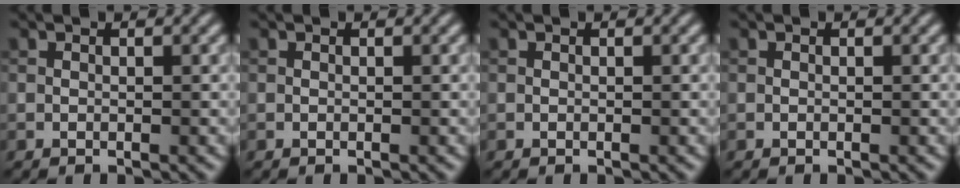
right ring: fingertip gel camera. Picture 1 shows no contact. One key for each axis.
{"total": 0.0}
{"total": 0.0}
{"total": 0.0}